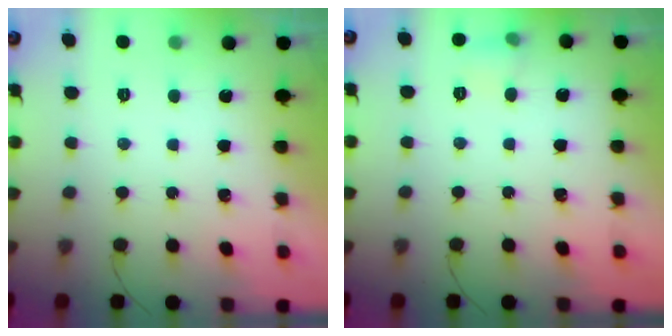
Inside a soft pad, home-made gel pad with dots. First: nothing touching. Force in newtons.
{"total": 5.7, "press": 5.4, "slide": 1.6}